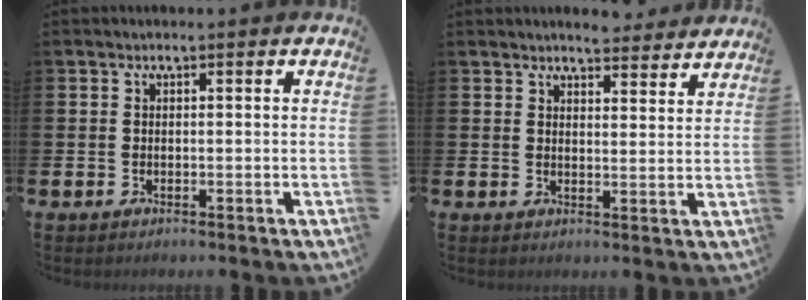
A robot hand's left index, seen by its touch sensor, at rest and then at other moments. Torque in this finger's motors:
{"motor_torque": [-0.18, -0.74, 0.46, 0.10]}